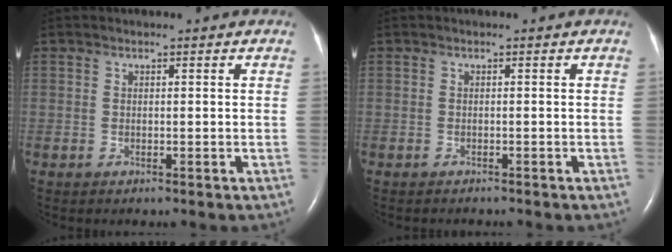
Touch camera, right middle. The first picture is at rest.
{"total": 1.5, "force": [-1.4, 0.3, 0.4], "torque": [-0.011, -0.004, -0.015]}